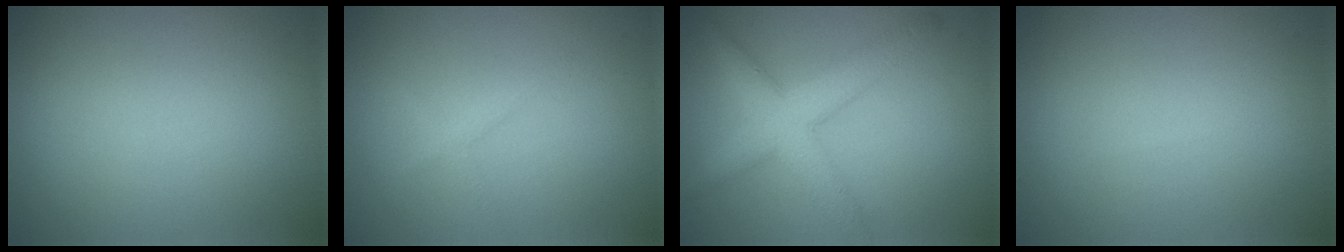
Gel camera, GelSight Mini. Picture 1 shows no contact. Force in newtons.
{"total": 0.9, "press": 0.9, "slide": 0.1}
{"total": 4.7, "press": 4.7, "slide": 0.1}
{"total": 0.0}